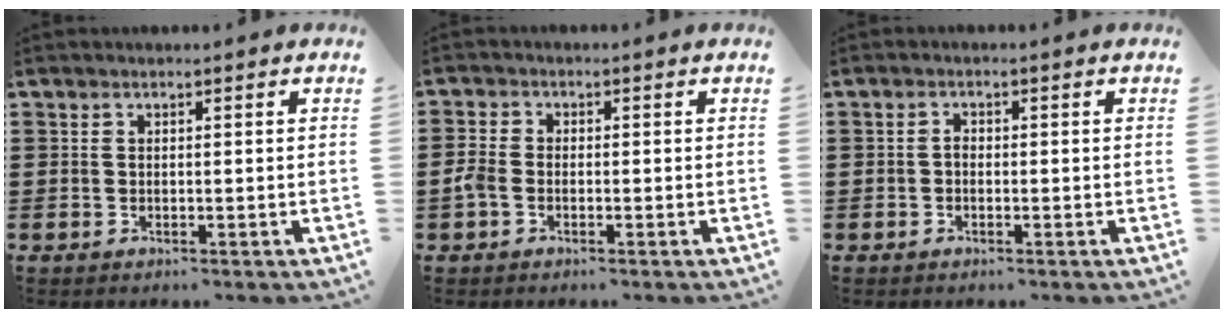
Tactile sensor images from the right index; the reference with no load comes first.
{"total": 2.3, "force": [-1.1, 1.5, 1.4], "torque": [-0.050, -0.006, -0.027]}
{"total": 1.1, "force": [-0.5, 0.6, 0.7], "torque": [-0.016, 0.000, -0.009]}